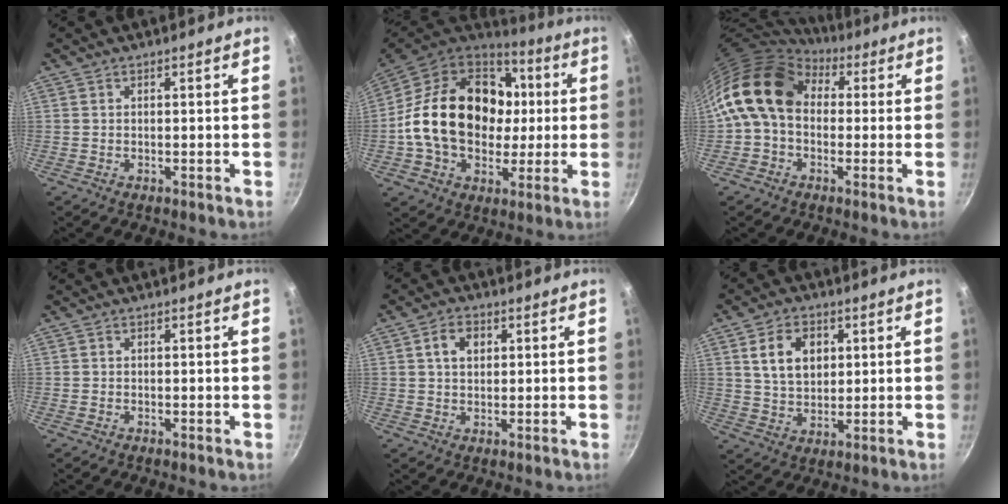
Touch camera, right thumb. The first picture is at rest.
{"total": 26.8, "force": [1.2, 19.9, 17.8], "torque": [-0.287, 0.032, 0.021]}
{"total": 14.1, "force": [2.5, 10.6, 9.0], "torque": [-0.139, 0.024, 0.021]}
{"total": 0.0}
{"total": 4.8, "force": [1.3, 3.4, 3.1], "torque": [-0.036, 0.005, 0.021]}
{"total": 9.5, "force": [2.7, 6.7, 6.1], "torque": [-0.085, -0.005, 0.050]}